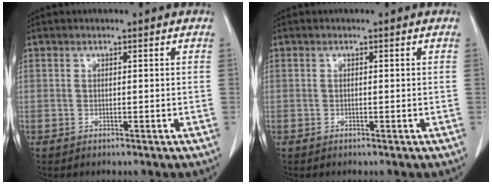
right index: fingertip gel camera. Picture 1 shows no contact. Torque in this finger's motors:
{"motor_torque": [-0.16, 0.04, -0.02, -0.01]}